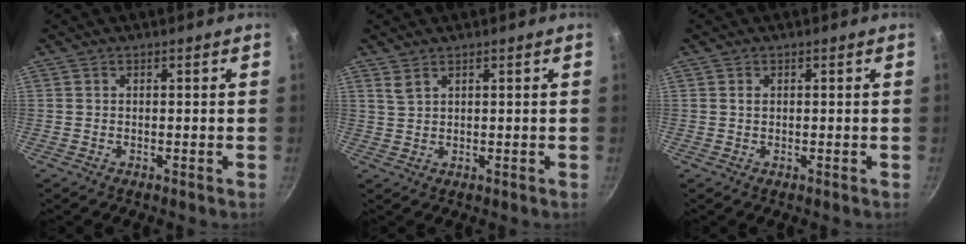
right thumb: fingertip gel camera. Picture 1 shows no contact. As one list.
[{"total": 2.0, "force": [1.4, 0.9, 1.2], "torque": [-0.022, -0.006, 0.030]}, {"total": 0.9, "force": [0.2, 0.6, 0.6], "torque": [-0.010, 0.002, 0.005]}]